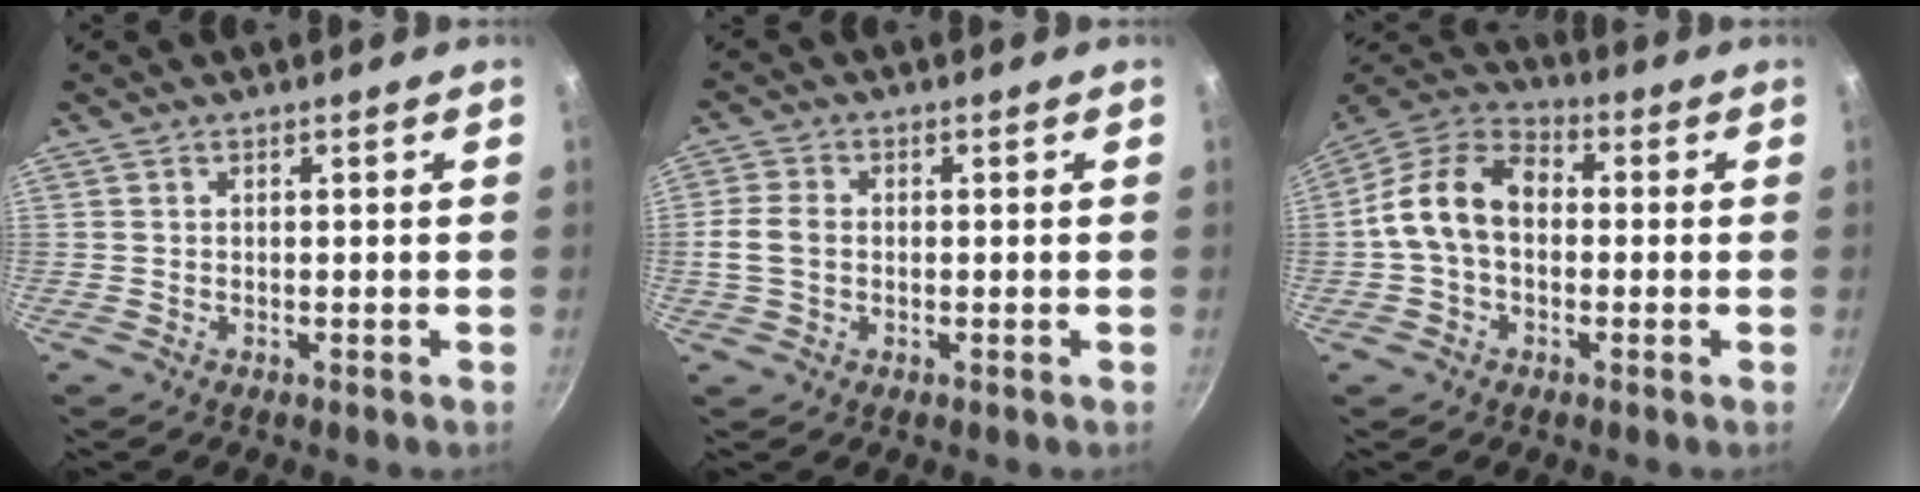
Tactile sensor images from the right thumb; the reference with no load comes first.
{"total": 4.8, "force": [-0.3, 3.6, 3.2], "torque": [-0.059, 0.008, -0.009]}
{"total": 12.4, "force": [-0.1, 8.7, 8.8], "torque": [-0.137, 0.037, -0.023]}